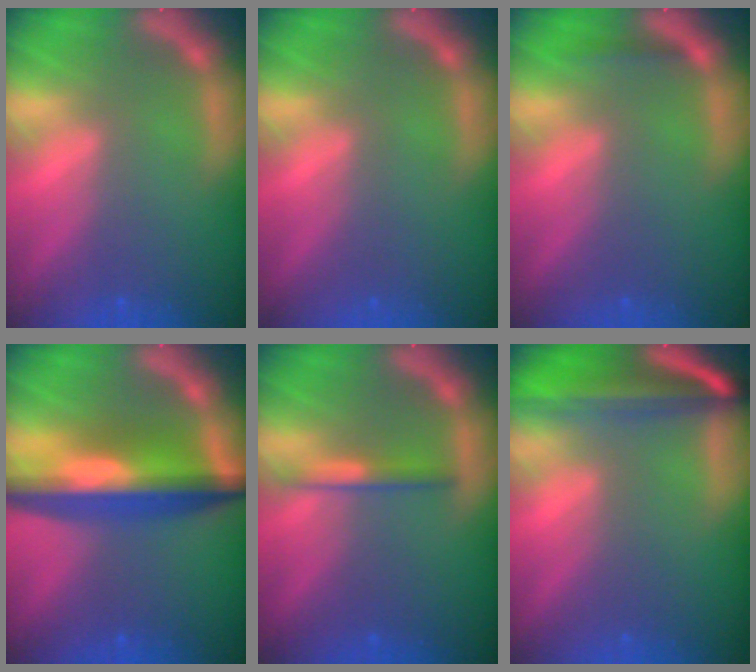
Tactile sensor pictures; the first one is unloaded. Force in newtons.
{"total": 0.0}
{"total": 0.9}
{"total": 9.0}
{"total": 2.0}
{"total": 9.0}